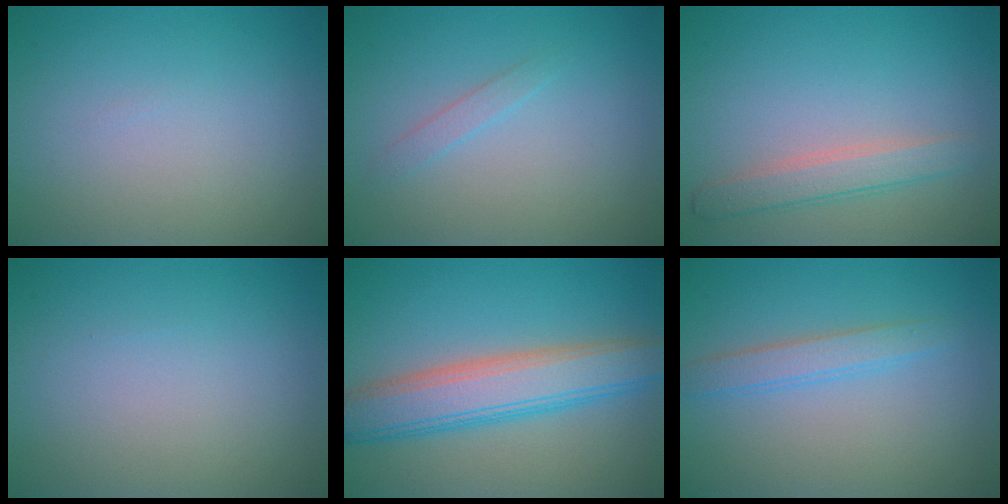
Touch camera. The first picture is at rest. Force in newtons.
{"total": 1.0, "press": 1.0, "slide": 0.0}
{"total": 2.5, "press": 2.4, "slide": 0.1}
{"total": 0.0}
{"total": 6.5, "press": 6.5, "slide": 0.1}
{"total": 2.1, "press": 2.1, "slide": 0.1}